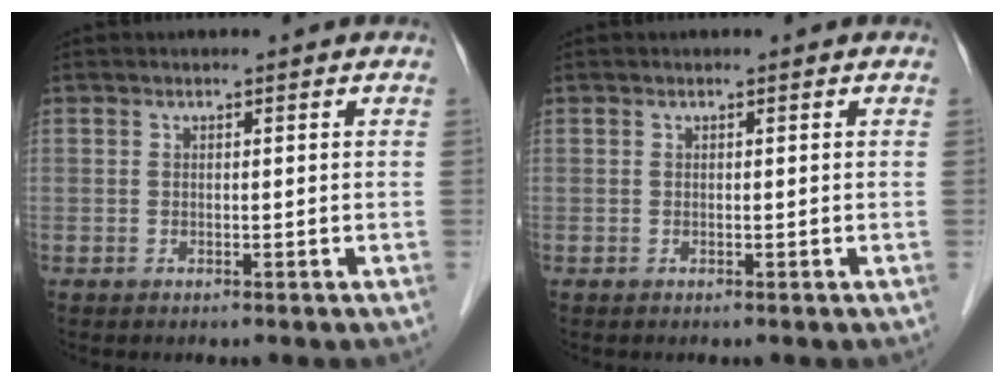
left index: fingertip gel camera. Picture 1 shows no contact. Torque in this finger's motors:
{"motor_torque": [0.00, 0.00, 0.00, 0.00]}